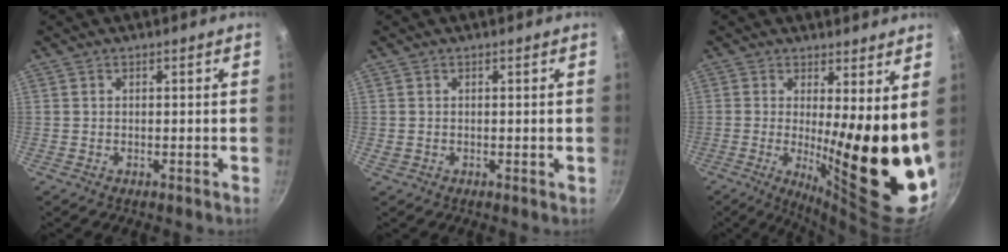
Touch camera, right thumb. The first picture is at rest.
{"total": 0.5, "force": [0.1, 0.2, 0.5], "torque": [-0.006, -0.001, 0.001]}
{"total": 19.0, "force": [1.6, 5.3, 18.1], "torque": [-0.226, -0.052, 0.034]}